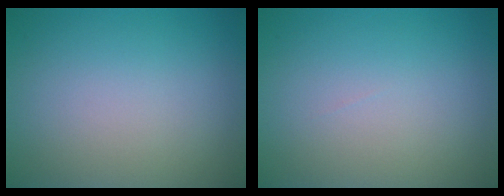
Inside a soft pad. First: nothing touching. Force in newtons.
{"total": 0.0}